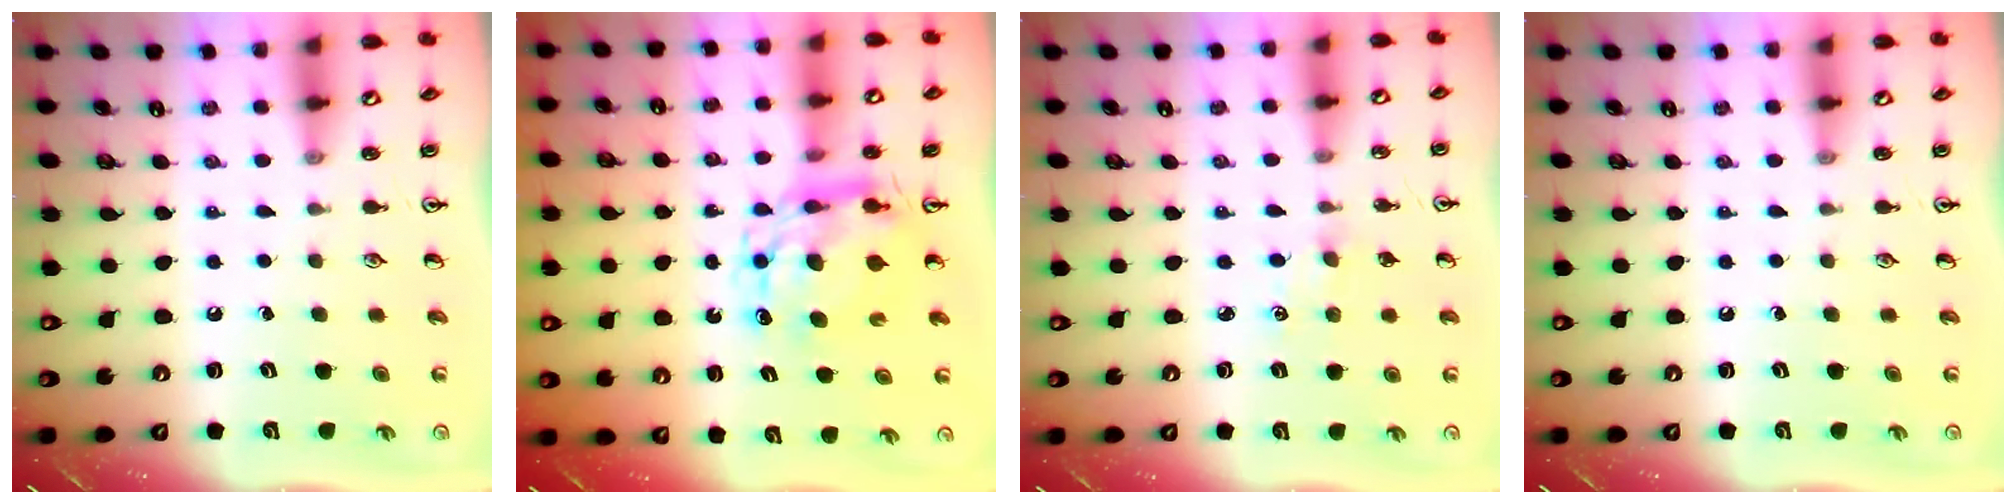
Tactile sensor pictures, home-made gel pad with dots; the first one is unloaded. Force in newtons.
{"total": 9.7, "press": 9.7, "slide": 0.8}
{"total": 1.1, "press": 1.1, "slide": 0.3}
{"total": 0.0}